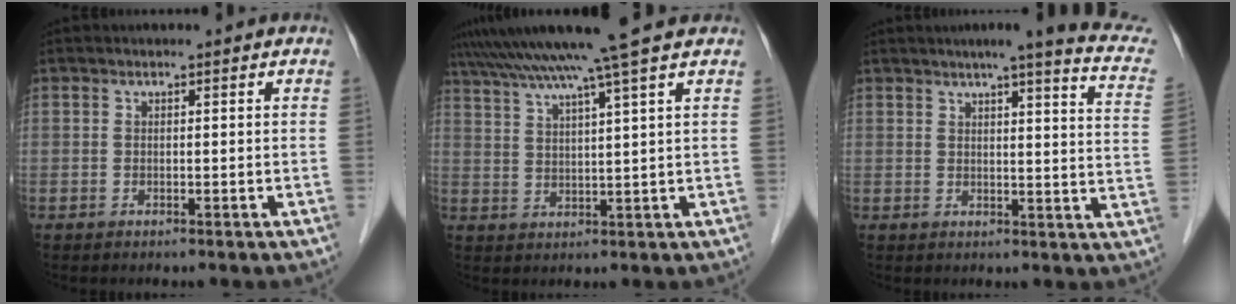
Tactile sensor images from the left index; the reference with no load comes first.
{"total": 11.5, "force": [9.3, -2.4, 6.3], "torque": [-0.109, 0.009, 0.141]}
{"total": 15.6, "force": [12.7, 0.5, 9.0], "torque": [-0.113, -0.026, 0.129]}